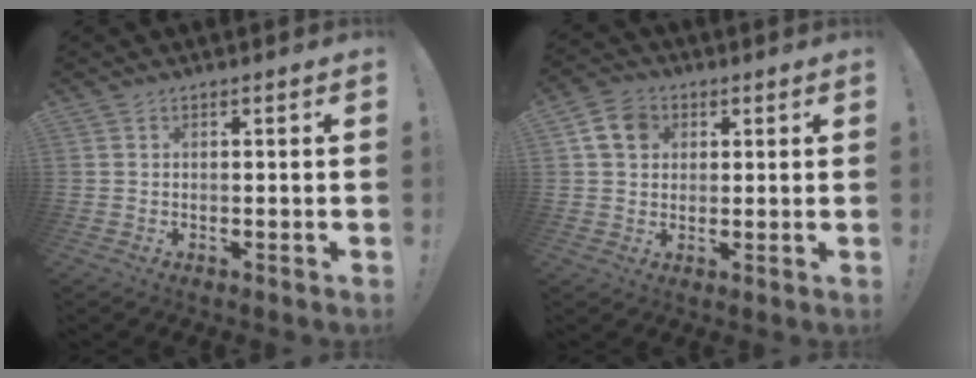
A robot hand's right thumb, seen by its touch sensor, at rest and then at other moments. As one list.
[{"total": 8.3, "force": [2.9, 6.6, 4.1], "torque": [-0.069, 0.006, 0.062]}]